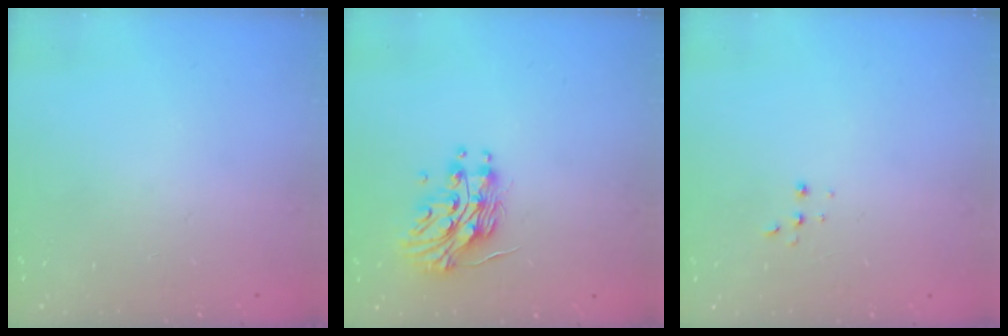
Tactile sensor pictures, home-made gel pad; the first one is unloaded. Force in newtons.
{"total": 13.2, "press": 13.2, "slide": 0.8}
{"total": 2.2, "press": 2.2, "slide": 0.5}